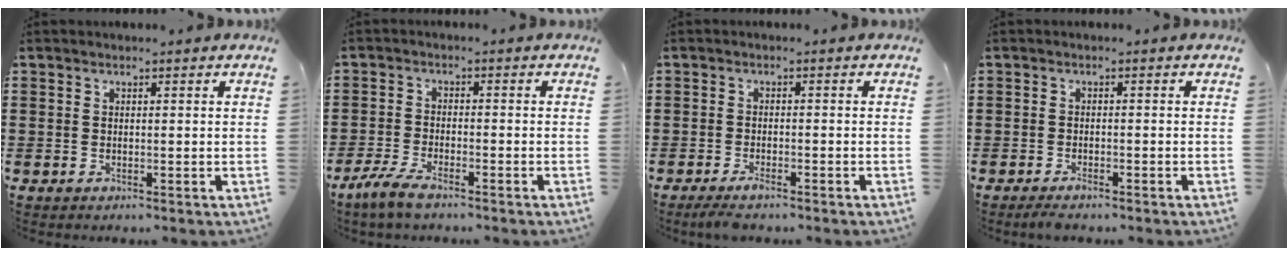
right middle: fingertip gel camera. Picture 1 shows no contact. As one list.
[{"total": 4.2, "force": [-3.4, 0.7, 2.3], "torque": [-0.067, -0.009, -0.071]}, {"total": 2.1, "force": [-1.6, 0.4, 1.3], "torque": [-0.029, -0.001, -0.031]}, {"total": 1.4, "force": [-1.1, 0.2, 0.7], "torque": [-0.015, -0.003, -0.021]}]